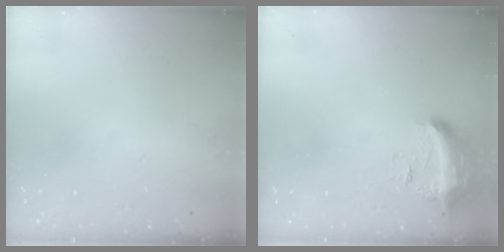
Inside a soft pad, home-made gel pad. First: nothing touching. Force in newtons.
{"total": 9.6, "press": 9.6, "slide": 0.6}